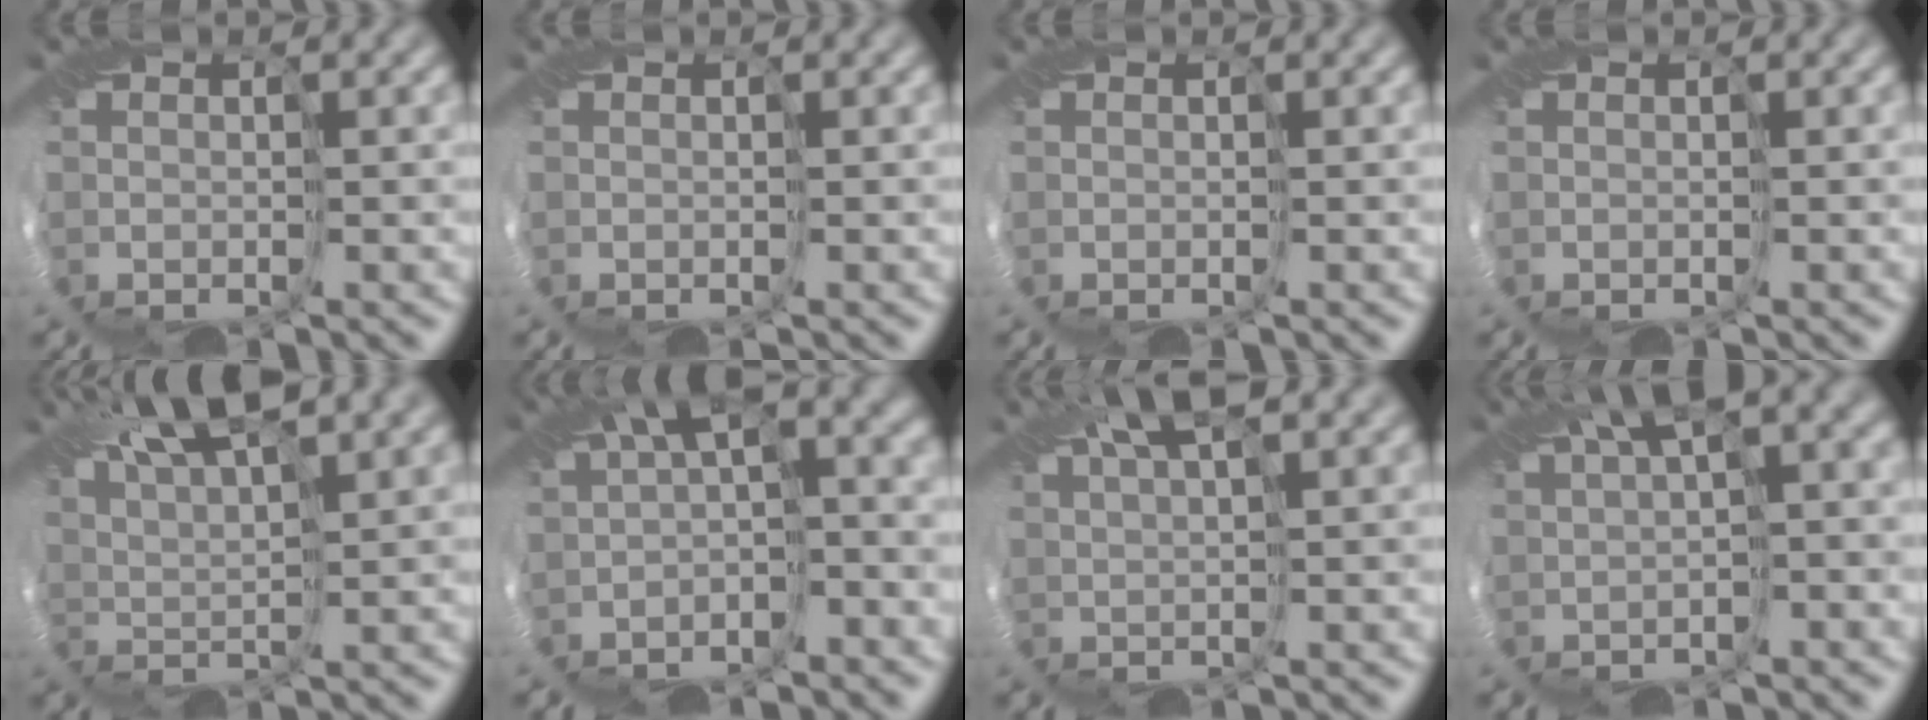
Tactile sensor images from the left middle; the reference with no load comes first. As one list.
[{"total": 0.0}, {"total": 0.0}, {"total": 0.0}, {"total": 9.2, "force": [6.0, 2.1, 6.6], "torque": [-0.124, 0.018, 0.101]}, {"total": 7.8, "force": [1.6, 3.3, 6.9], "torque": [-0.100, 0.010, 0.020]}, {"total": 5.2, "force": [3.2, 0.9, 4.1], "torque": [-0.073, 0.017, 0.061]}, {"total": 6.4, "force": [2.6, 1.6, 5.6], "torque": [-0.094, 0.024, 0.055]}]